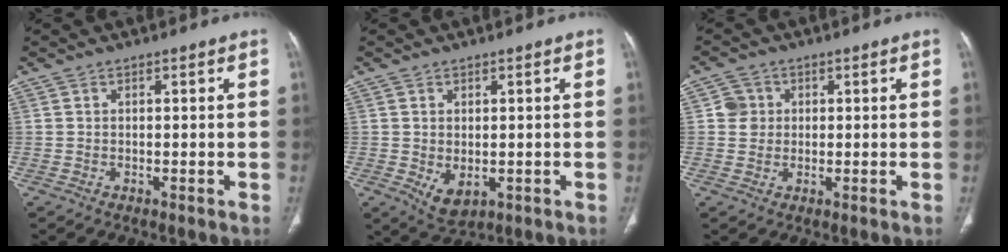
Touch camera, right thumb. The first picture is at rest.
{"total": 4.4, "force": [-0.8, 2.7, 3.4], "torque": [-0.054, -0.009, 0.005]}
{"total": 3.5, "force": [0.7, 3.4, 0.6], "torque": [0.013, 0.003, 0.008]}